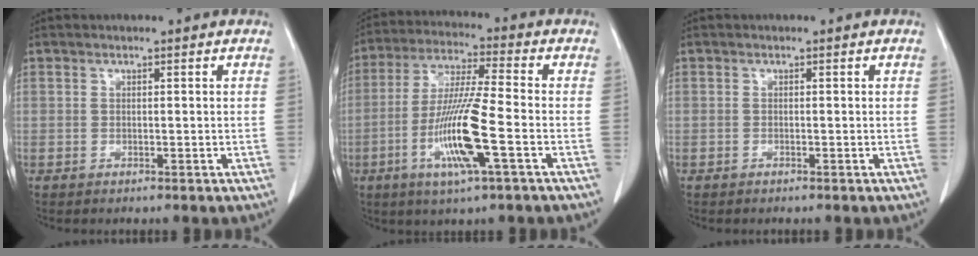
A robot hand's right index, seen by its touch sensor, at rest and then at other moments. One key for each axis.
{"total": 12.5, "fx": -3.9, "fy": 0.2, "fz": 11.9, "tx": -0.239, "ty": -0.014, "tz": -0.078}
{"total": 0.0}